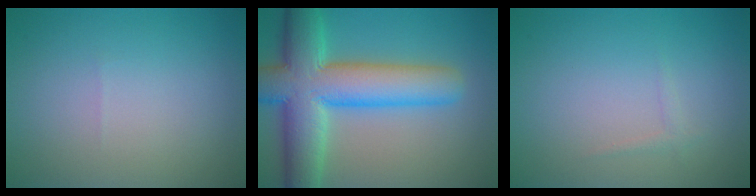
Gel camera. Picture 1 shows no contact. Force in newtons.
{"total": 11.2, "press": 11.2, "slide": 0.5}
{"total": 0.7, "press": 0.7, "slide": 0.0}